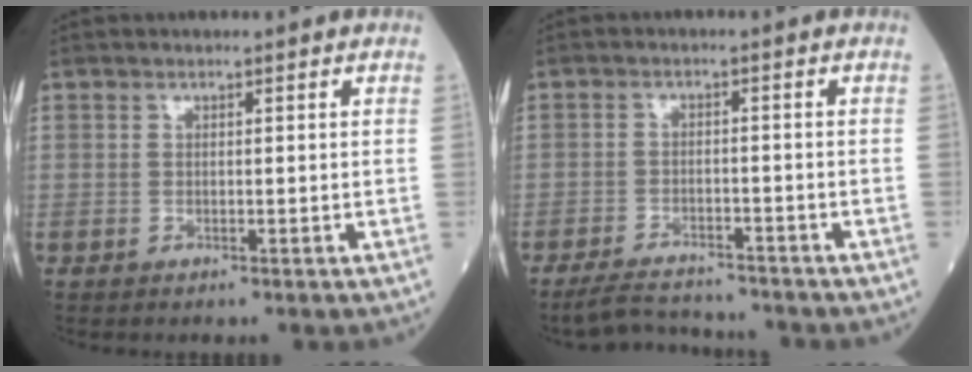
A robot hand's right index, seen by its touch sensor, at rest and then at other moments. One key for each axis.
{"total": 6.7, "fx": -6.4, "fy": 0.9, "fz": 1.6, "tx": -0.029, "ty": -0.009, "tz": -0.105}